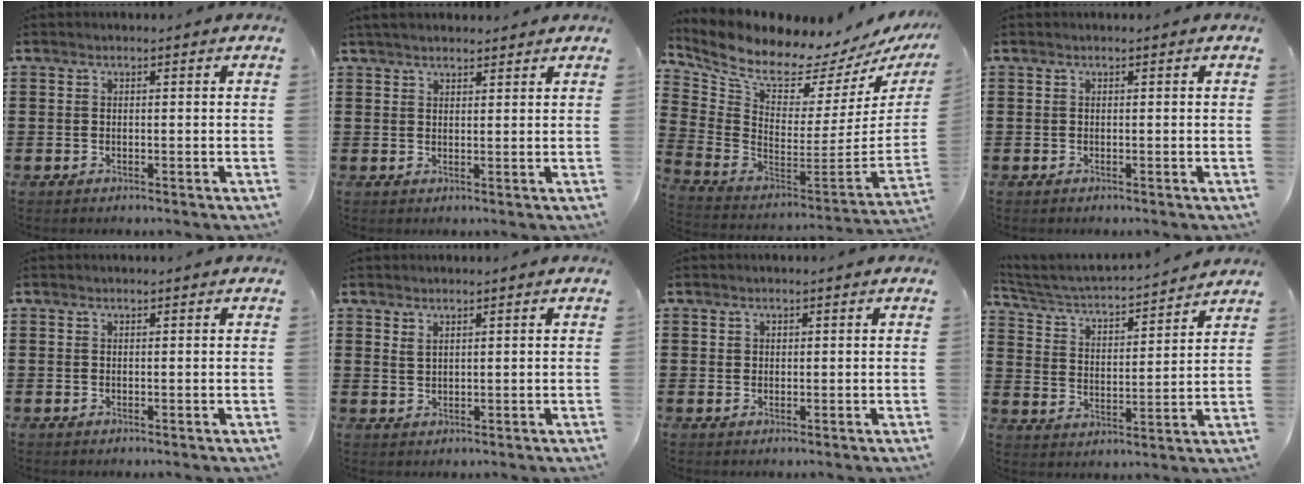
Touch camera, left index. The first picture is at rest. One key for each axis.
{"total": 2.5, "fx": 2.3, "fy": 0.6, "fz": 0.7, "tx": -0.019, "ty": 0.004, "tz": 0.045}
{"total": 7.4, "fx": 6.6, "fy": 1.7, "fz": 3.0, "tx": -0.100, "ty": -0.072, "tz": 0.108}
{"total": 0.0}
{"total": 0.0}
{"total": 1.6, "fx": 1.4, "fy": 0.5, "fz": 0.6, "tx": -0.015, "ty": 0.002, "tz": 0.026}
{"total": 0.9, "fx": 0.6, "fy": 0.6, "fz": 0.1, "tx": -0.005, "ty": 0.002, "tz": 0.013}
{"total": 3.3, "fx": 3.1, "fy": 0.2, "fz": 1.0, "tx": -0.040, "ty": -0.030, "tz": 0.042}